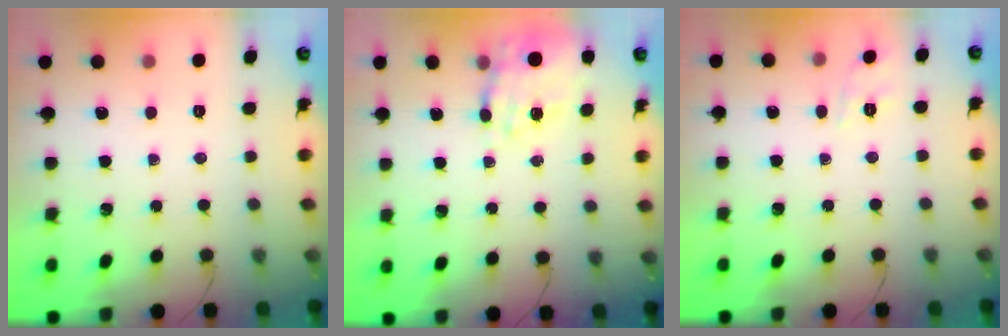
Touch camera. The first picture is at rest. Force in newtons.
{"total": 15.3, "press": 15.0, "slide": 2.9}
{"total": 1.7, "press": 0.3, "slide": 1.6}